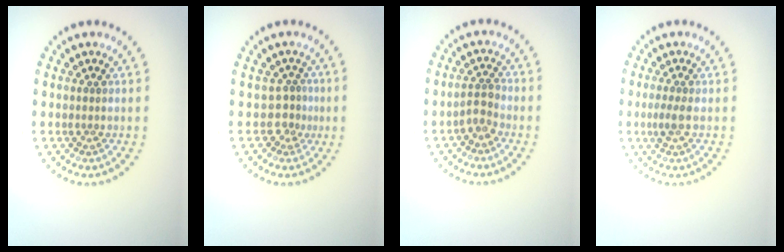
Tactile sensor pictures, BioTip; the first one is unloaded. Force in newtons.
{"total": 1.8, "press": 1.1, "slide": 1.4}
{"total": 1.7, "press": 1.4, "slide": 1.0}
{"total": 1.4, "press": 1.3, "slide": 0.5}